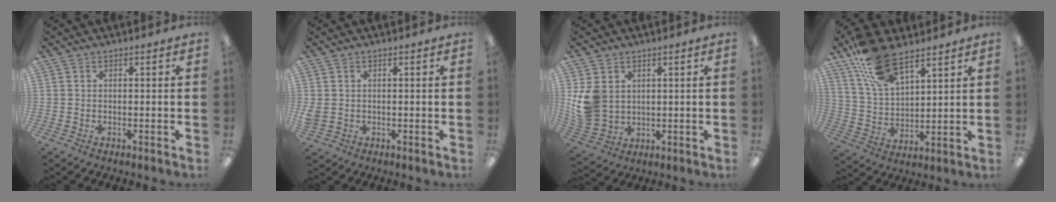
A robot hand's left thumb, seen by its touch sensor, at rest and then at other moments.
{"total": 2.2, "force": [0.4, 2.0, 1.0], "torque": [-0.019, 0.003, 0.008]}
{"total": 8.5, "force": [2.5, 7.0, 4.1], "torque": [-0.098, 0.001, 0.054]}
{"total": 14.7, "force": [10.6, 6.1, 8.2], "torque": [-0.176, -0.037, 0.198]}